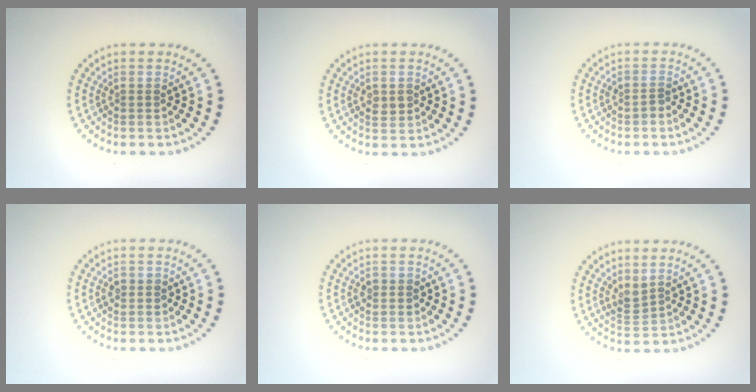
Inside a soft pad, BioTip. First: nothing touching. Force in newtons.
{"total": 1.5, "press": 1.5, "slide": 0.1}
{"total": 0.9, "press": 0.8, "slide": 0.3}
{"total": 1.1, "press": 1.0, "slide": 0.4}
{"total": 1.1, "press": 1.0, "slide": 0.4}
{"total": 1.5, "press": 1.3, "slide": 0.9}